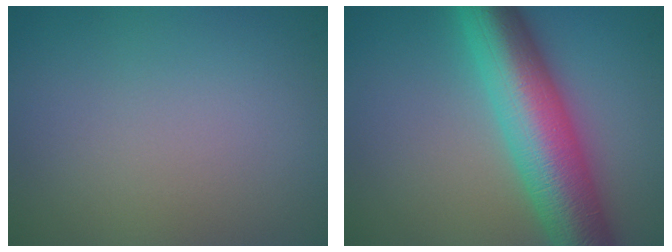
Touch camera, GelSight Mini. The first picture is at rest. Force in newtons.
{"total": 10.3, "press": 10.3, "slide": 0.2}